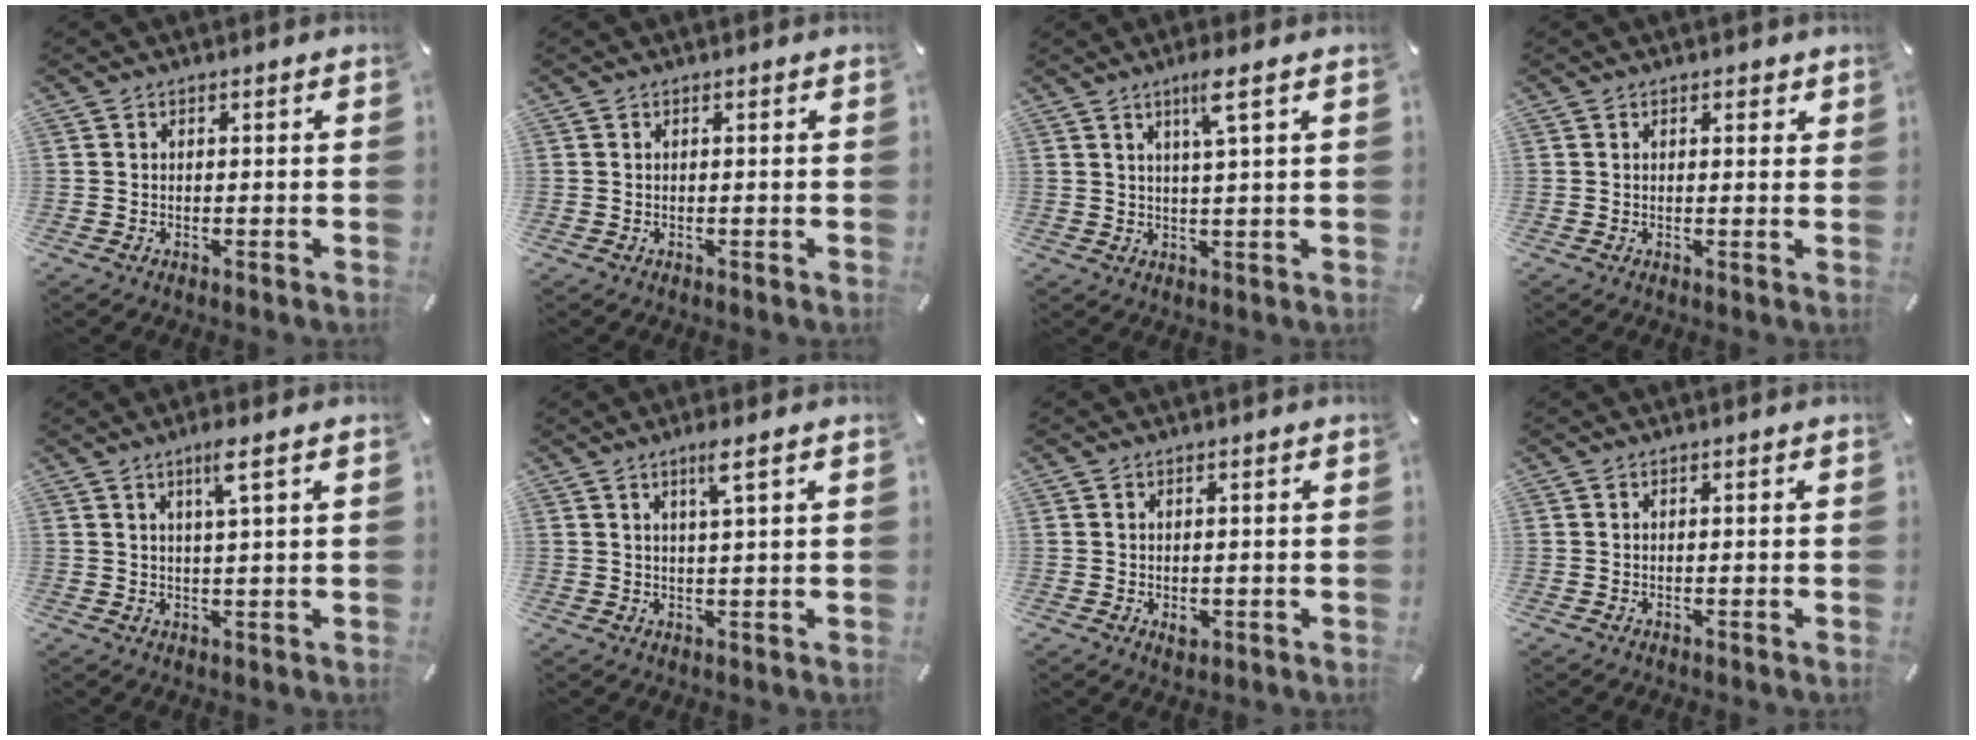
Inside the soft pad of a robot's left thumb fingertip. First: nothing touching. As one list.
[{"total": 0.0}, {"total": 5.6, "force": [2.9, -0.2, 4.8], "torque": [-0.094, -0.003, 0.045]}, {"total": 1.3, "force": [0.7, 0.8, 0.8], "torque": [-0.007, 0.000, 0.011]}, {"total": 4.9, "force": [2.6, -0.1, 4.2], "torque": [-0.080, -0.003, 0.040]}, {"total": 4.4, "force": [2.5, -0.1, 3.6], "torque": [-0.077, -0.002, 0.040]}, {"total": 1.7, "force": [-0.2, 1.3, 1.1], "torque": [-0.019, 0.003, -0.003]}, {"total": 0.0}]